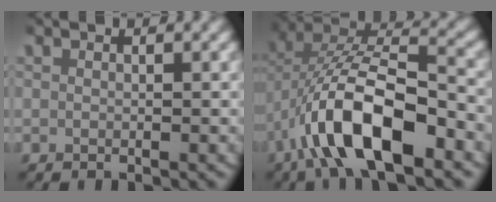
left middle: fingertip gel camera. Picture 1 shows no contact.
{"total": 9.9, "force": [-2.4, 5.4, 8.0], "torque": [-0.155, -0.017, -0.038]}